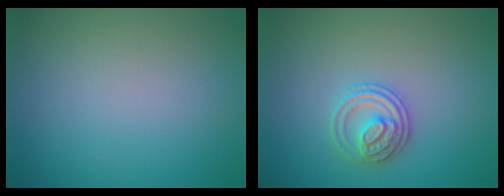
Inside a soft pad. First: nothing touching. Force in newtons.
{"total": 2.7, "press": 2.6, "slide": 0.5}